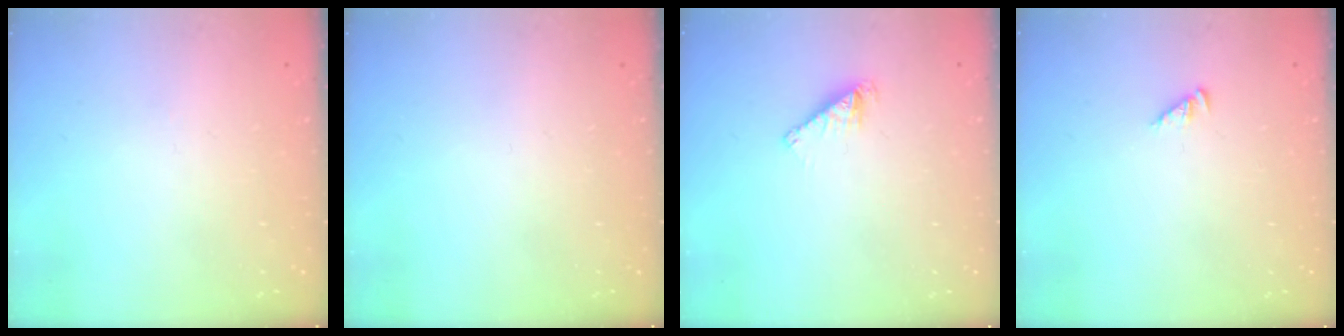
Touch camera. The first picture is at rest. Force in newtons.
{"total": 0.0}
{"total": 2.9, "press": 2.9, "slide": 0.2}
{"total": 2.0, "press": 2.0, "slide": 0.2}